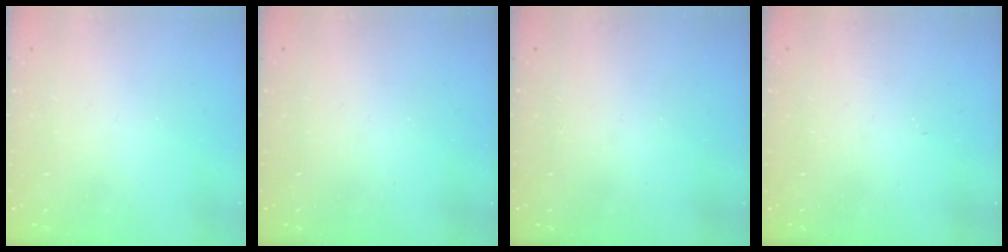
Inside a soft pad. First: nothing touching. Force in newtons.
{"total": 0.0}
{"total": 1.7, "press": 1.7, "slide": 0.2}
{"total": 3.3, "press": 3.3, "slide": 0.4}